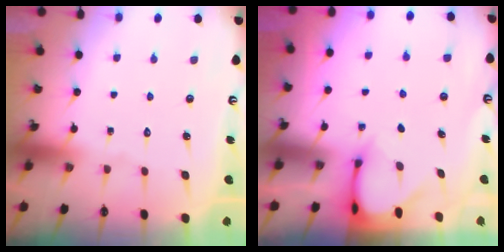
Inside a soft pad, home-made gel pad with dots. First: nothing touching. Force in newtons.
{"total": 3.2, "press": 3.2, "slide": 0.3}